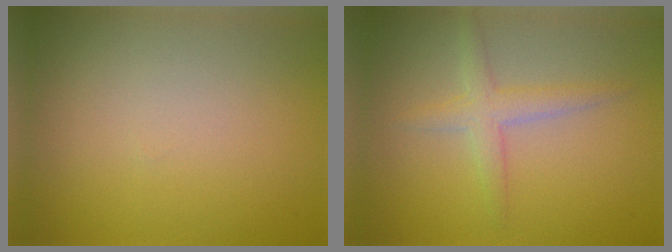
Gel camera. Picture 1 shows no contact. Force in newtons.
{"total": 2.3, "press": 2.3, "slide": 0.2}